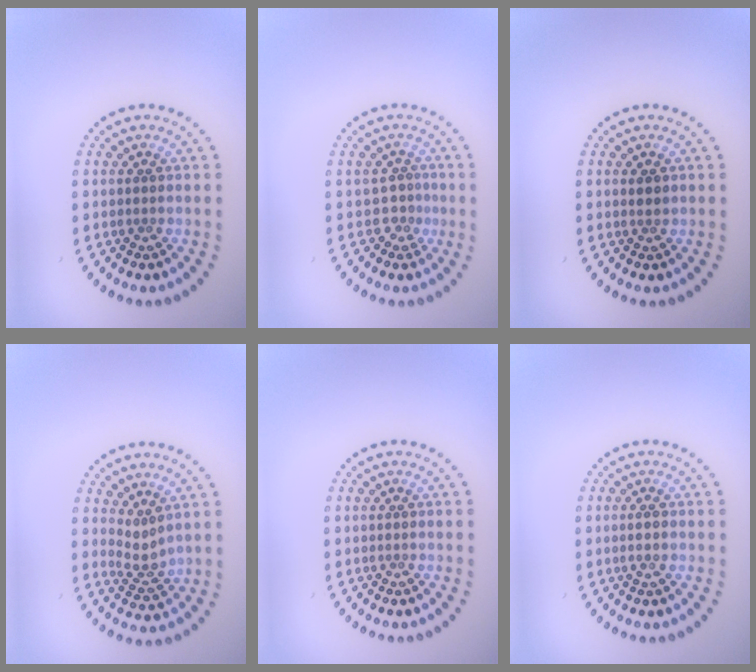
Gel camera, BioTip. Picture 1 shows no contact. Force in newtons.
{"total": 1.5, "press": 1.0, "slide": 1.1}
{"total": 0.9, "press": 0.8, "slide": 0.3}
{"total": 2.1, "press": 1.5, "slide": 1.4}
{"total": 0.0}
{"total": 1.1, "press": 1.0, "slide": 0.5}